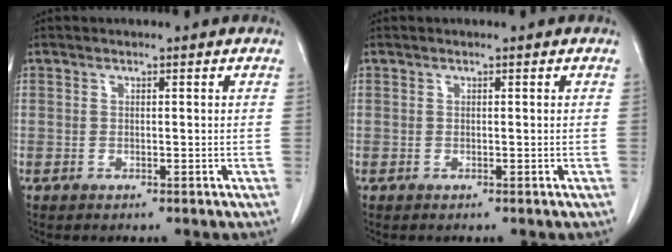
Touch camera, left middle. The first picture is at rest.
{"total": 0.0}